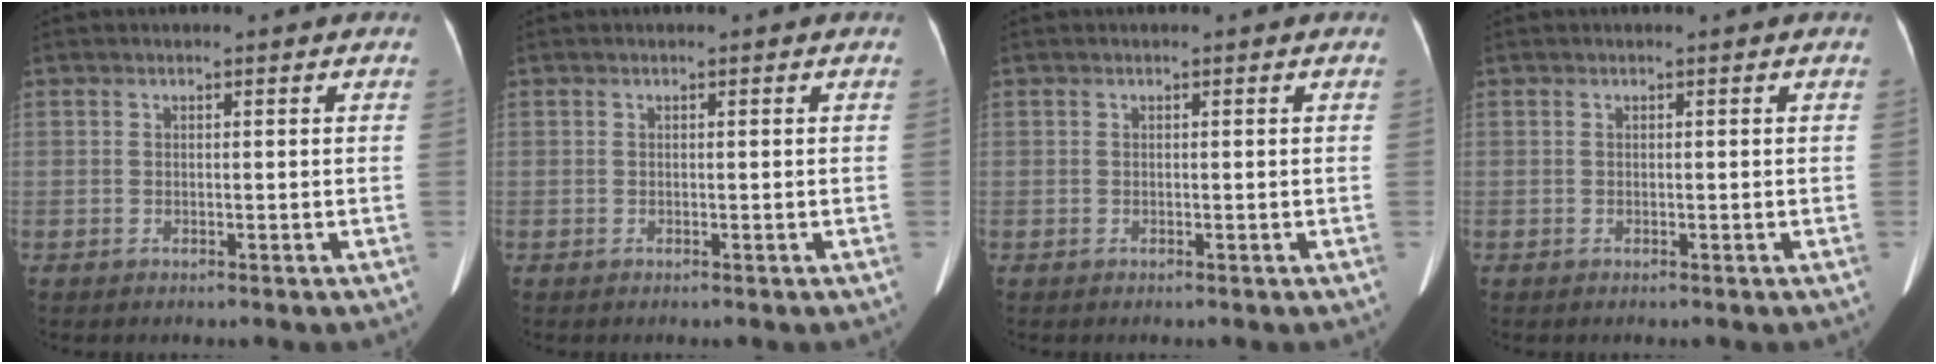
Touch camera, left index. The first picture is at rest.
{"total": 0.0}
{"total": 0.0}
{"total": 0.0}